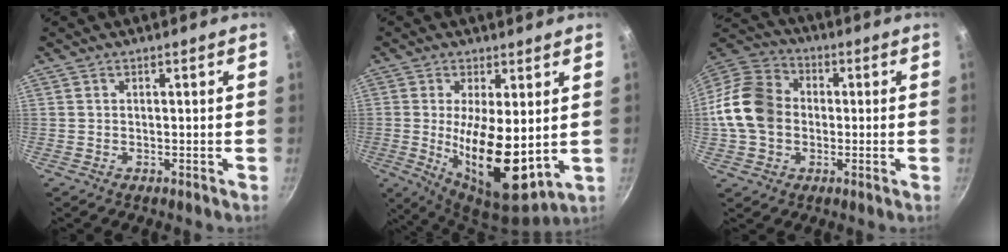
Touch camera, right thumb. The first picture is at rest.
{"total": 15.1, "force": [0.1, 5.9, 13.9], "torque": [-0.223, -0.031, 0.013]}
{"total": 12.9, "force": [-0.5, 10.7, 7.2], "torque": [-0.107, 0.024, -0.026]}